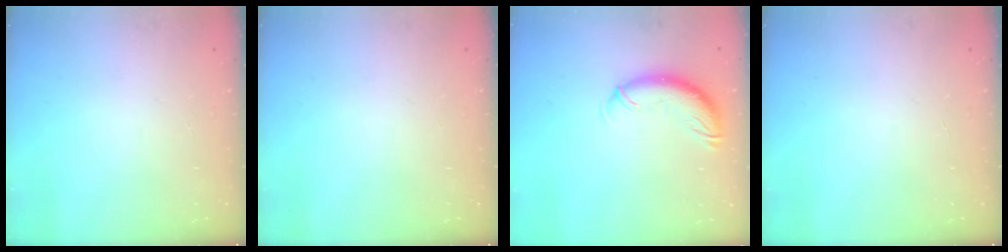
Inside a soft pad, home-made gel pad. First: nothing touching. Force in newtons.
{"total": 0.0}
{"total": 11.0, "press": 11.0, "slide": 0.8}
{"total": 0.0}